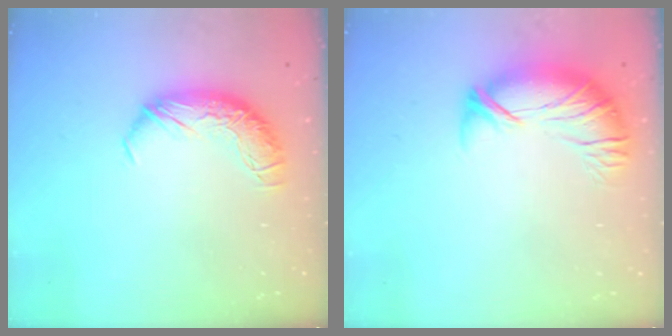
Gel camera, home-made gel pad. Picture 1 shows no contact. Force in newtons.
{"total": 3.3, "press": 2.4, "slide": 2.3}